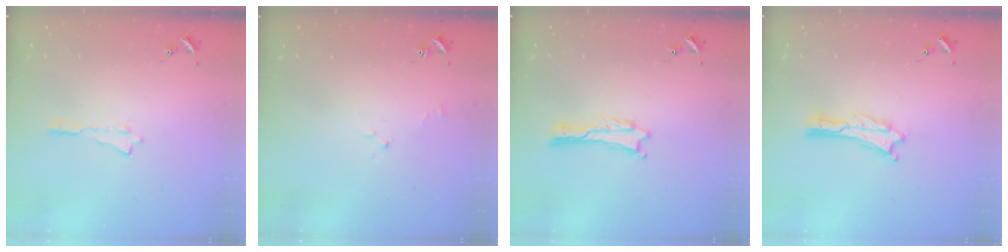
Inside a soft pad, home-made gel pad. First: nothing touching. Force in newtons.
{"total": 1.7, "press": 1.6, "slide": 0.3}
{"total": 0.0}
{"total": 0.0}